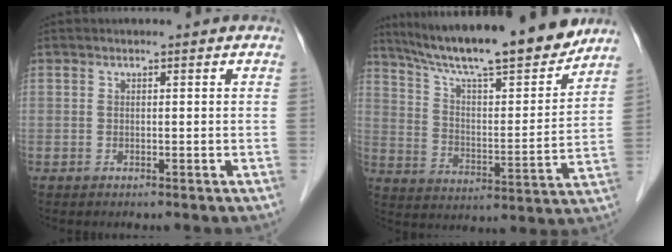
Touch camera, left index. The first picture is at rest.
{"total": 20.7, "force": [17.8, 1.7, 10.3], "torque": [-0.172, -0.008, 0.276]}